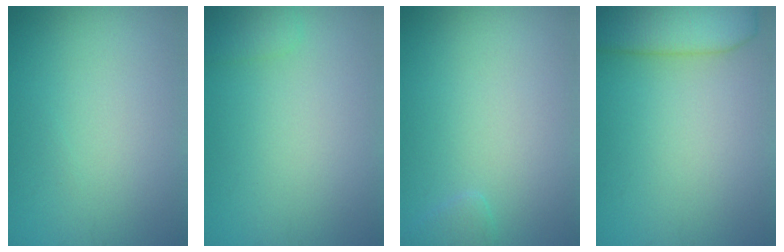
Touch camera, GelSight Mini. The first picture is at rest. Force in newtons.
{"total": 1.3, "press": 1.3, "slide": 0.1}
{"total": 0.9, "press": 0.9, "slide": 0.1}
{"total": 7.7, "press": 7.7, "slide": 0.7}